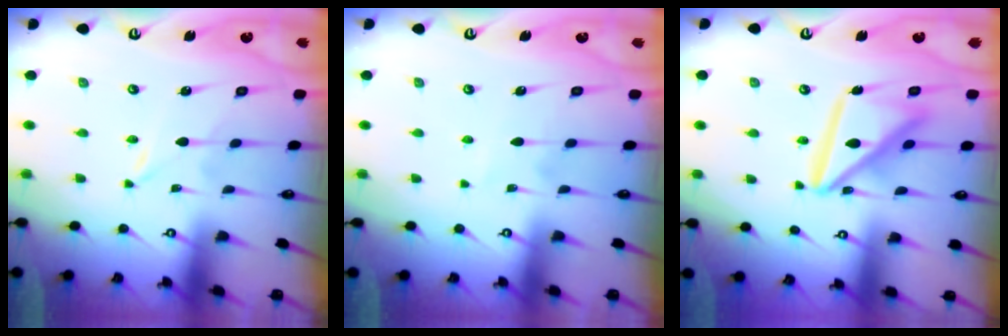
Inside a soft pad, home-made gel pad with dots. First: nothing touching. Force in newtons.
{"total": 3.1, "press": 3.1, "slide": 0.4}
{"total": 15.0, "press": 14.9, "slide": 1.5}